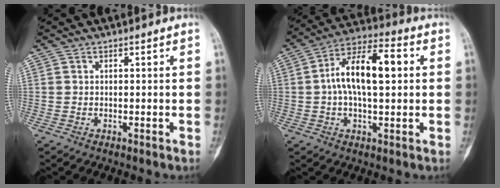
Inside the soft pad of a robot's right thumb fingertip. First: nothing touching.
{"total": 14.7, "force": [1.9, 6.8, 12.9], "torque": [-0.218, 0.031, 0.024]}